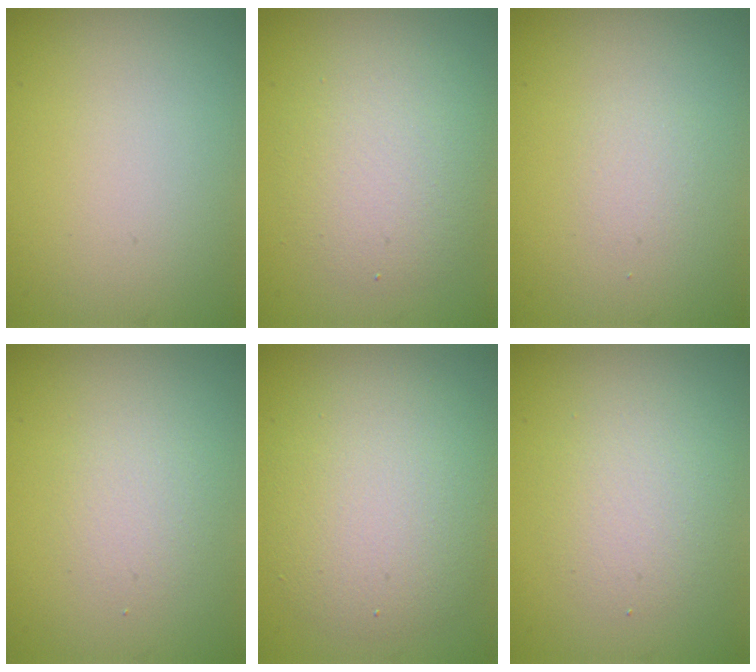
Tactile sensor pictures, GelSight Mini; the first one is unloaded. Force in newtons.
{"total": 4.2, "press": 4.2, "slide": 0.1}
{"total": 0.9, "press": 0.9, "slide": 0.1}
{"total": 1.7, "press": 1.7, "slide": 0.1}
{"total": 5.7, "press": 5.7, "slide": 0.4}
{"total": 2.7, "press": 2.7, "slide": 0.2}